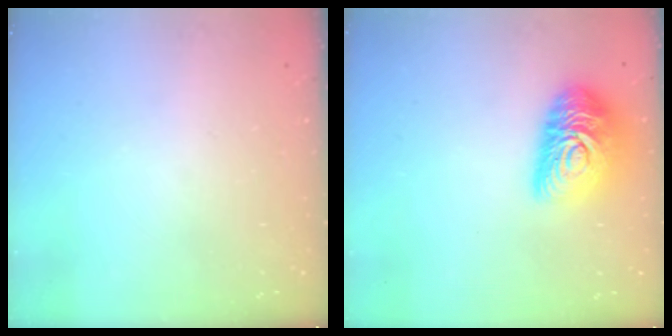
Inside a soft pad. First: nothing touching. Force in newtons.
{"total": 15.0, "press": 15.0, "slide": 1.0}